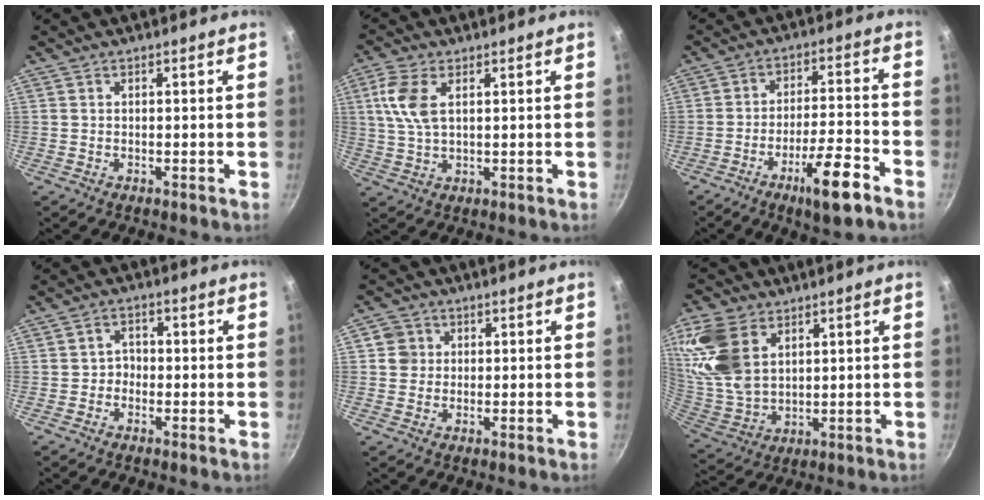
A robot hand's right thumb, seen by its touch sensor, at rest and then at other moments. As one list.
[{"total": 7.5, "force": [2.2, 3.7, 6.1], "torque": [-0.130, 0.005, 0.045]}, {"total": 11.0, "force": [-6.3, 2.0, 8.8], "torque": [-0.138, 0.036, -0.098]}, {"total": 2.1, "force": [-0.4, 1.9, 0.8], "torque": [0.003, 0.008, -0.011]}, {"total": 3.6, "force": [0.8, 3.5, 0.7], "torque": [0.013, 0.005, 0.006]}, {"total": 16.4, "force": [6.9, 10.5, 10.6], "torque": [-0.218, -0.022, 0.149]}]